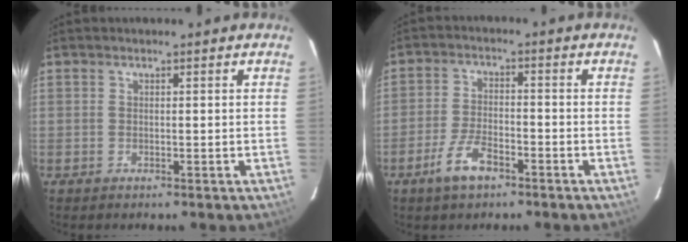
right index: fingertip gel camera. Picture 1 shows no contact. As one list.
[{"total": 6.7, "force": [-4.3, 2.6, 4.4], "torque": [-0.102, -0.002, -0.080]}]